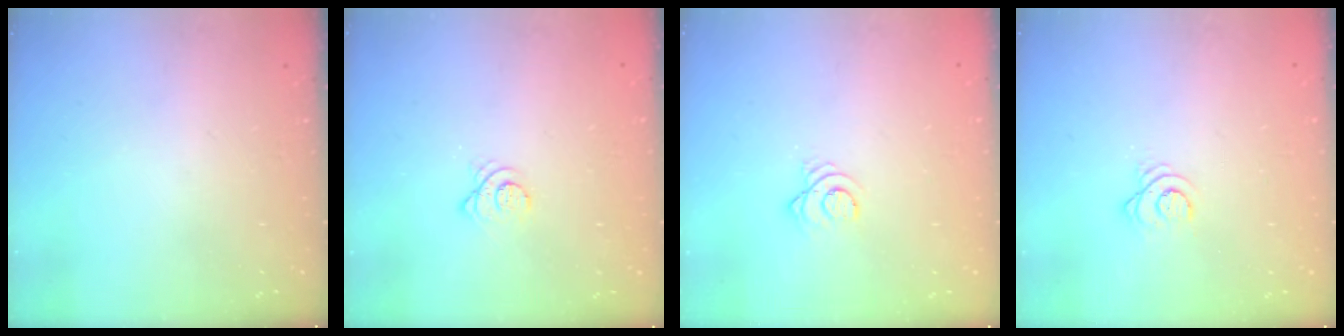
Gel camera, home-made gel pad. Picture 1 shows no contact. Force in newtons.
{"total": 3.3, "press": 3.3, "slide": 0.1}
{"total": 3.5, "press": 3.5, "slide": 0.4}
{"total": 3.5, "press": 3.5, "slide": 0.5}